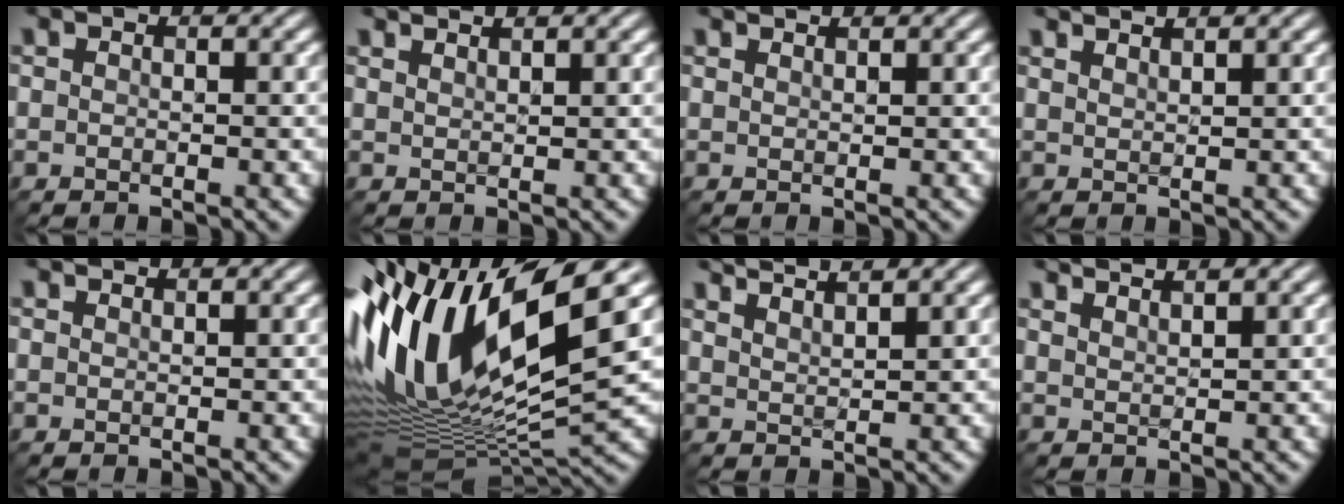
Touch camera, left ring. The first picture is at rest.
{"total": 2.3, "force": [2.0, 0.6, 1.0], "torque": [0.006, 0.002, 0.012]}
{"total": 1.8, "force": [1.6, 0.3, 0.6], "torque": [0.001, -0.003, 0.015]}
{"total": 2.8, "force": [2.4, 0.7, 1.2], "torque": [0.007, 0.007, 0.013]}
{"total": 0.9, "force": [0.9, 0.0, 0.1], "torque": [-0.003, -0.005, 0.010]}
{"total": 17.4, "force": [4.5, 7.1, 15.2], "torque": [-0.312, 0.007, 0.075]}
{"total": 4.6, "force": [4.0, 0.9, 2.0], "torque": [-0.005, 0.017, 0.039]}
{"total": 3.5, "force": [3.0, 0.8, 1.5], "torque": [0.005, 0.012, 0.023]}